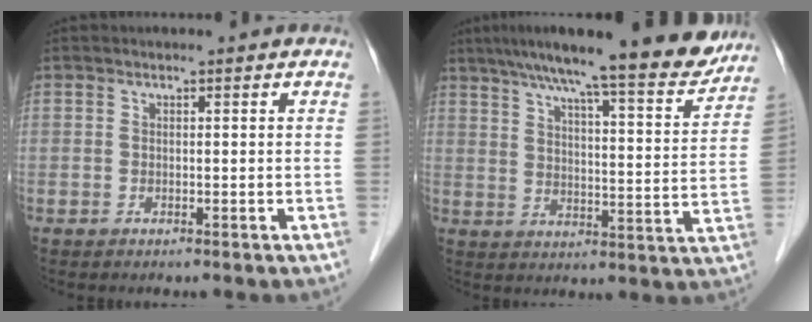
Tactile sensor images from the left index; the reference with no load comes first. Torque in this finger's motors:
{"motor_torque": [0.47, -0.64, 0.83, 0.21]}